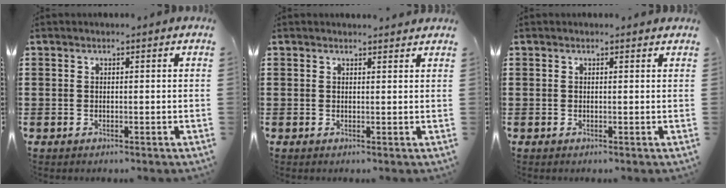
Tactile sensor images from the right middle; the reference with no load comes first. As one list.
[{"total": 1.0, "force": [1.0, -0.1, -0.1], "torque": [0.007, -0.005, 0.018]}, {"total": 0.0}]